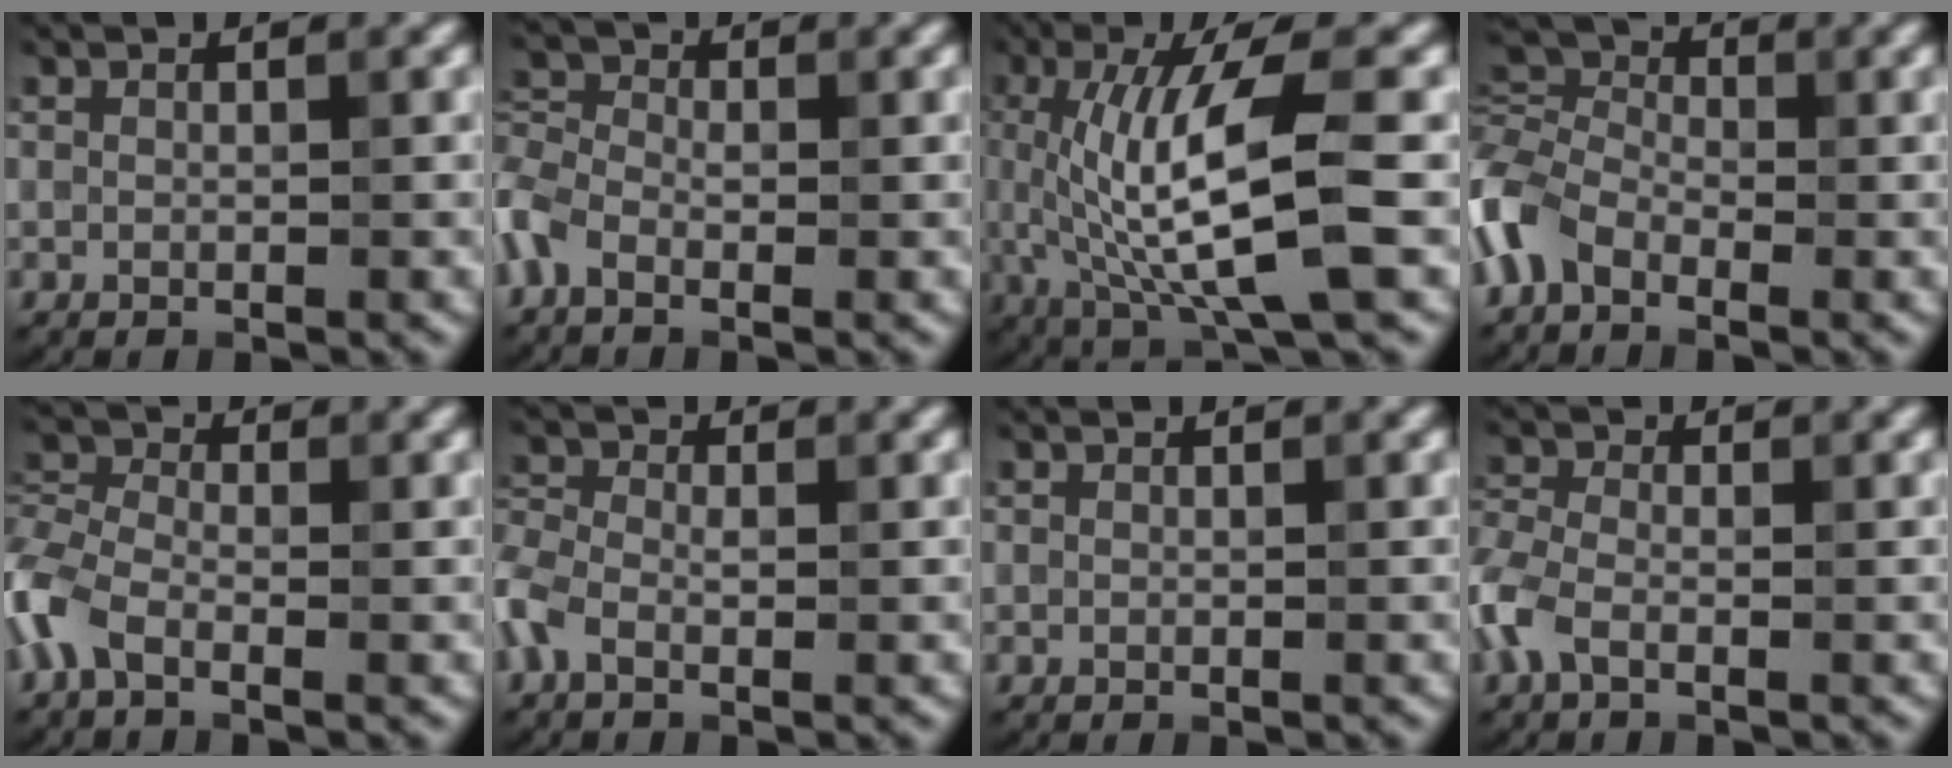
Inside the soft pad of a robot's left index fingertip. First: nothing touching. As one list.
[{"total": 3.6, "force": [-1.6, 2.1, 2.4], "torque": [-0.053, 0.007, -0.053]}, {"total": 9.6, "force": [0.0, 2.5, 9.2], "torque": [-0.150, -0.006, 0.007]}, {"total": 5.7, "force": [-2.3, 3.6, 3.9], "torque": [-0.089, 0.010, -0.072]}, {"total": 4.6, "force": [-2.1, 2.4, 3.2], "torque": [-0.079, 0.005, -0.067]}, {"total": 3.1, "force": [-1.1, 1.9, 2.2], "torque": [-0.053, 0.006, -0.040]}, {"total": 0.0}, {"total": 3.1, "force": [-1.3, 1.8, 2.1], "torque": [-0.058, 0.004, -0.043]}]